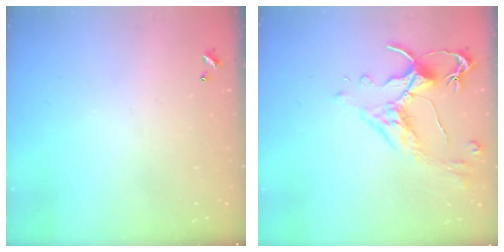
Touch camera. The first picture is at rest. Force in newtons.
{"total": 2.5, "press": 2.2, "slide": 1.3}